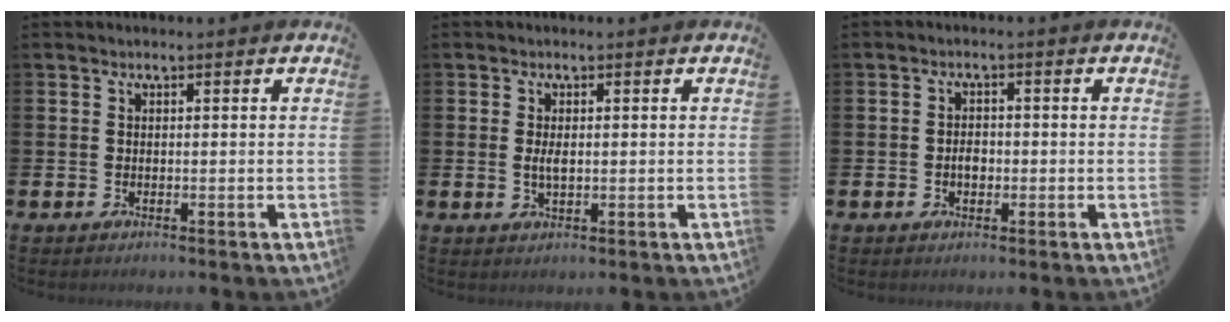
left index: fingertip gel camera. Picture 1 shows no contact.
{"total": 1.8, "force": [0.2, 0.8, 1.7], "torque": [-0.022, -0.001, -0.001]}
{"total": 2.1, "force": [-0.4, 1.4, 1.5], "torque": [-0.017, 0.001, -0.012]}